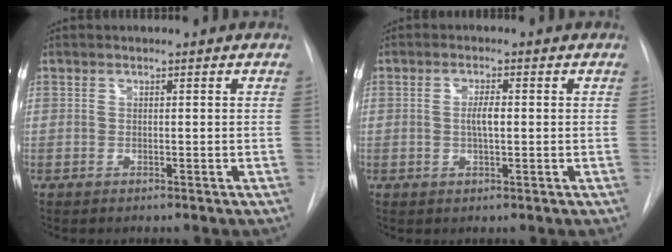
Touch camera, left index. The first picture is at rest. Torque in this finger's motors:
{"motor_torque": [0.44, -0.01, 0.05, 0.03]}